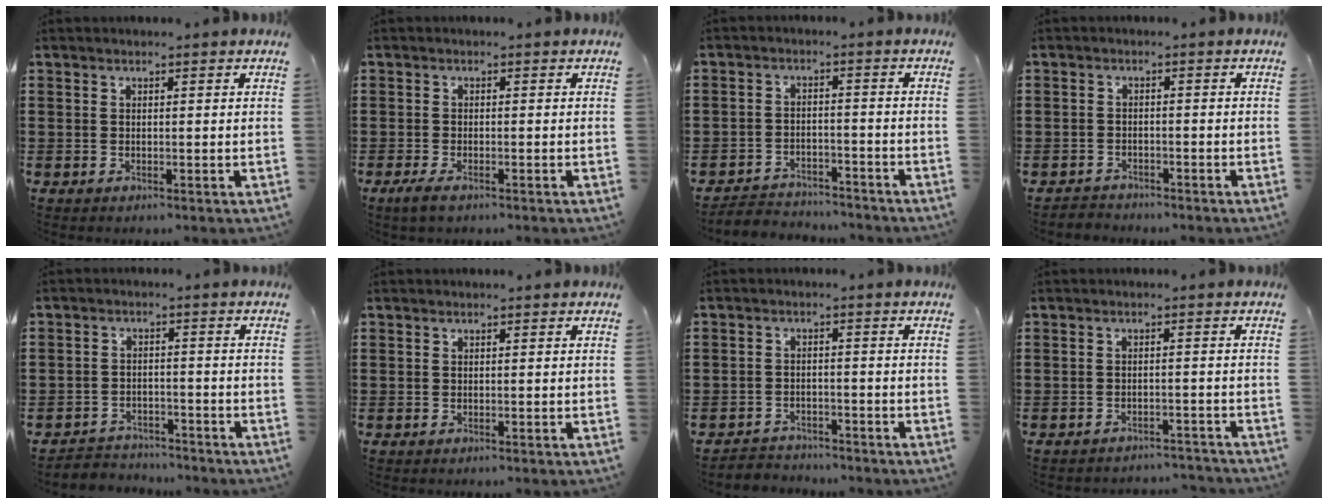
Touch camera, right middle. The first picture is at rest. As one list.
[{"total": 1.6, "force": [-1.0, 0.5, 1.1], "torque": [-0.030, -0.004, -0.021]}, {"total": 3.6, "force": [-3.5, 0.9, -0.3], "torque": [-0.004, -0.001, -0.076]}, {"total": 2.1, "force": [-2.0, 0.6, -0.4], "torque": [0.000, 0.000, -0.046]}, {"total": 3.4, "force": [-3.3, 0.9, -0.4], "torque": [-0.002, -0.001, -0.071]}, {"total": 0.0}, {"total": 3.0, "force": [-2.9, 0.7, -0.5], "torque": [-0.001, -0.003, -0.065]}, {"total": 2.3, "force": [-2.3, 0.1, -0.1], "torque": [-0.007, -0.002, -0.047]}]